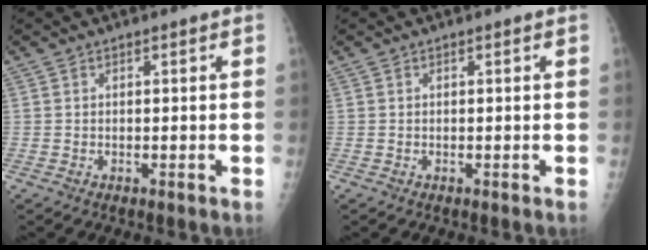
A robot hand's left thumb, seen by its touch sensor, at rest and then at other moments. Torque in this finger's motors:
{"motor_torque": [0.15, 0.15, 0.05, -0.12, 0.00]}